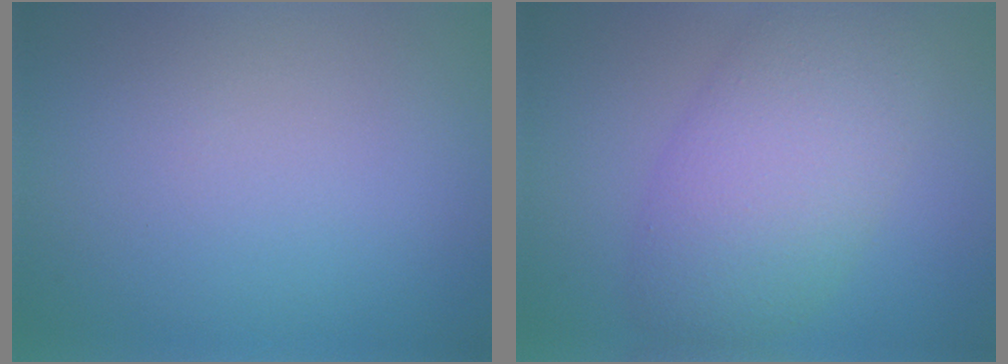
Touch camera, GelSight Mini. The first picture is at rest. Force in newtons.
{"total": 8.9, "press": 8.9, "slide": 0.1}